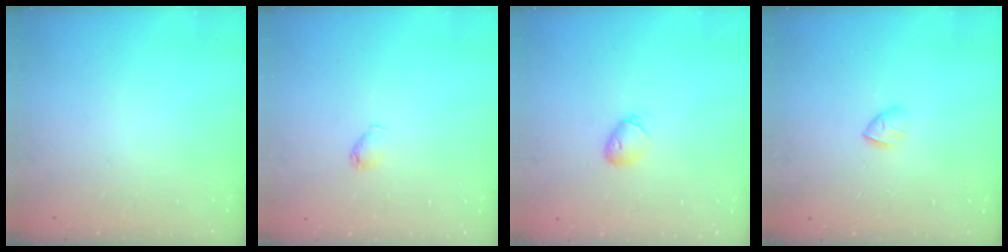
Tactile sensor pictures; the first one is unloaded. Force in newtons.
{"total": 3.0, "press": 3.0, "slide": 0.3}
{"total": 5.7, "press": 5.6, "slide": 1.2}
{"total": 2.6, "press": 2.5, "slide": 0.8}